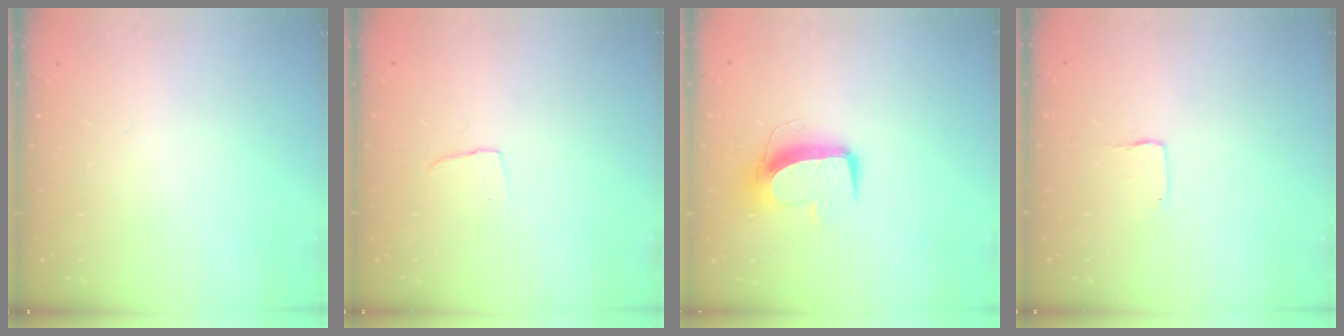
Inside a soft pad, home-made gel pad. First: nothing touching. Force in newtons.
{"total": 4.2, "press": 4.2, "slide": 0.3}
{"total": 9.7, "press": 9.7, "slide": 0.6}
{"total": 1.3, "press": 1.2, "slide": 0.1}